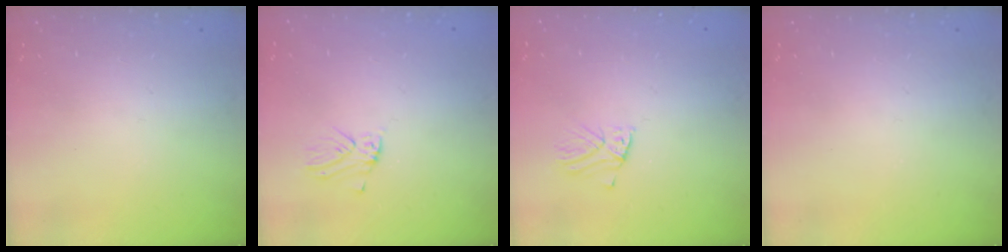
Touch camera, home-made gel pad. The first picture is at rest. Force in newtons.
{"total": 1.4, "press": 1.4, "slide": 0.1}
{"total": 2.8, "press": 2.7, "slide": 0.3}
{"total": 0.0}